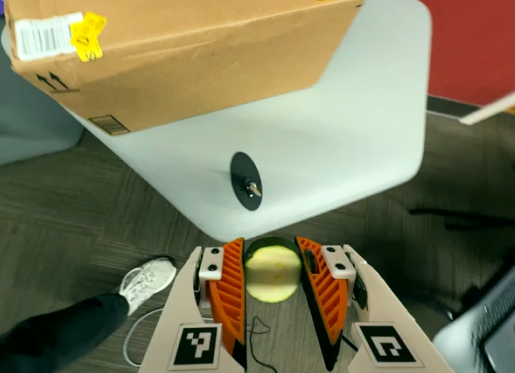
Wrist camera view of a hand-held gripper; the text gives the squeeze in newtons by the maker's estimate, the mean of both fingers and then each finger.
{"total": 12.0, "left": 12.0, "right": 11.9}